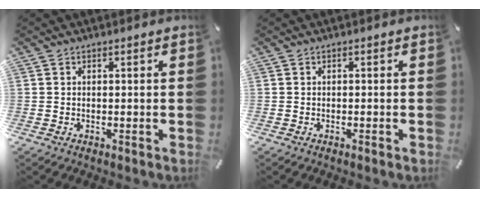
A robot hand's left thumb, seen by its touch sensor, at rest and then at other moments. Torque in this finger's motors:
{"motor_torque": [-0.17, -0.22, -0.22, 0.38, 0.04]}